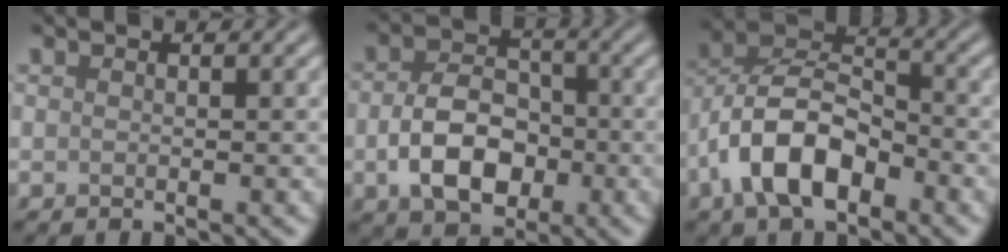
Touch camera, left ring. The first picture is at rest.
{"total": 6.4, "force": [-1.5, 4.3, 4.5], "torque": [-0.087, -0.003, -0.029]}
{"total": 8.1, "force": [-3.7, 4.3, 5.8], "torque": [-0.110, 0.011, -0.079]}